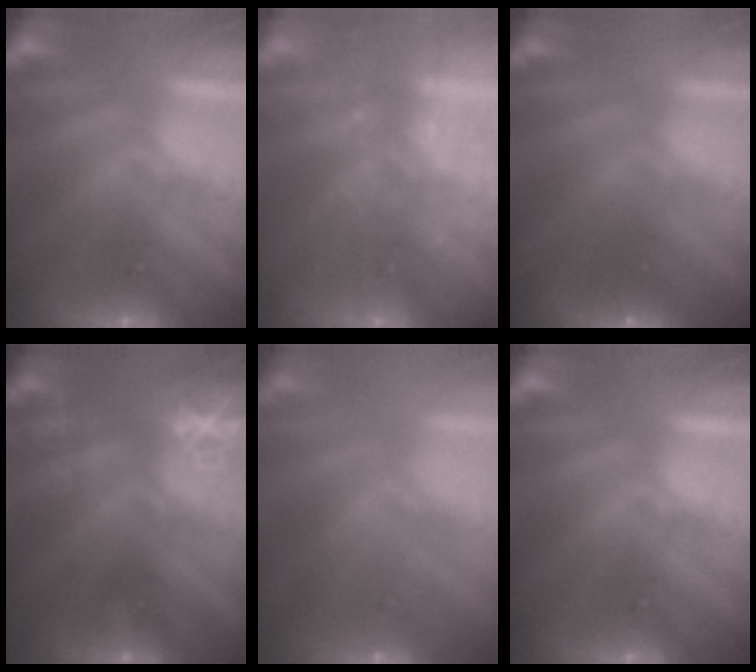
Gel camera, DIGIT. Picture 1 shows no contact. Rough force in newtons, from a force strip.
{"total": 2.1}
{"total": 2.4}
{"total": 3.0}
{"total": 5.7}
{"total": 0.0}